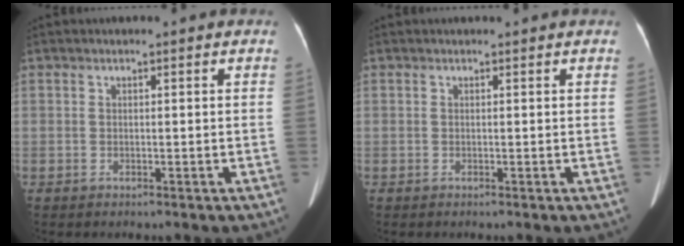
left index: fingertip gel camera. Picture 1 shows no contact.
{"total": 1.2, "force": [1.1, -0.1, 0.4], "torque": [-0.008, 0.016, 0.019]}